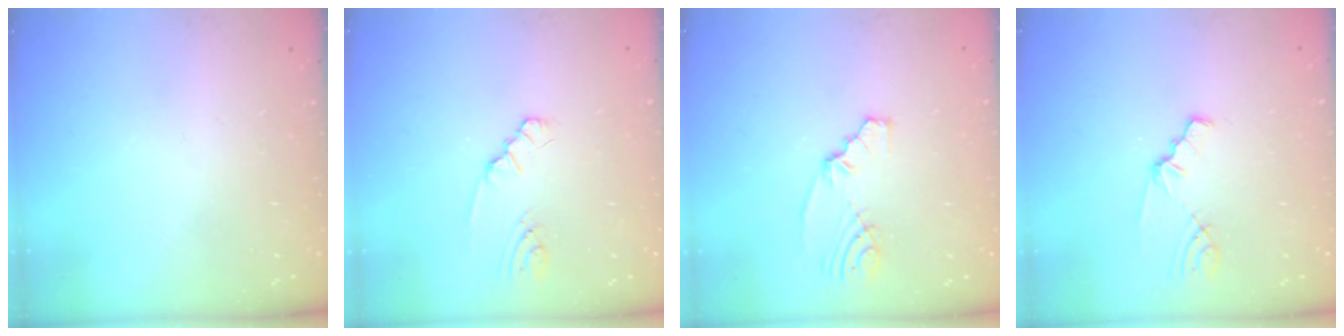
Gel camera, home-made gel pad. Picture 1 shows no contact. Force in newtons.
{"total": 1.7, "press": 1.6, "slide": 0.3}
{"total": 4.7, "press": 3.0, "slide": 3.7}
{"total": 1.5, "press": 1.5, "slide": 0.3}